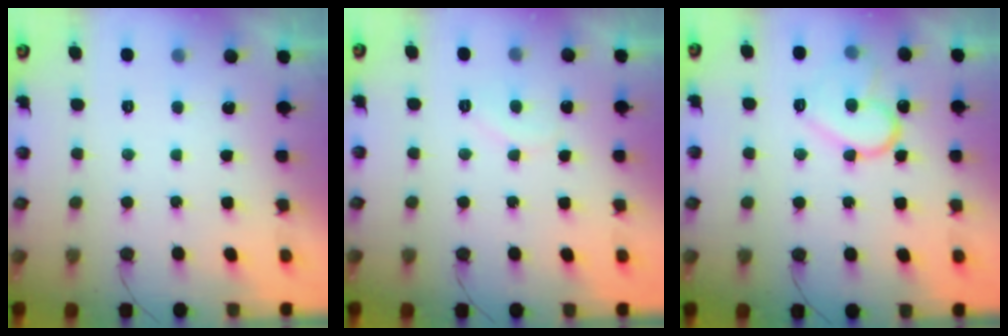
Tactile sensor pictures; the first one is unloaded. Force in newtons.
{"total": 4.8, "press": 4.8, "slide": 0.4}
{"total": 13.7, "press": 13.7, "slide": 0.9}